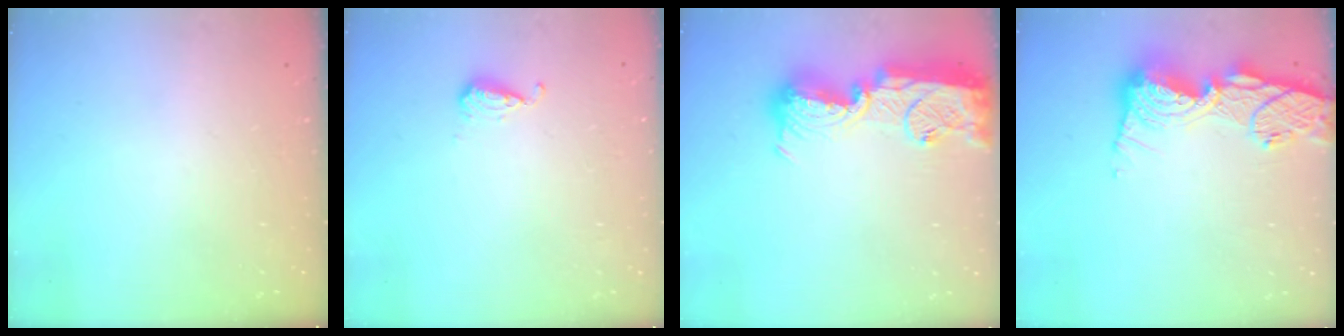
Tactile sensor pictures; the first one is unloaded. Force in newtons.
{"total": 4.7, "press": 4.7, "slide": 0.7}
{"total": 18.1, "press": 18.0, "slide": 1.2}
{"total": 16.5, "press": 16.4, "slide": 1.6}